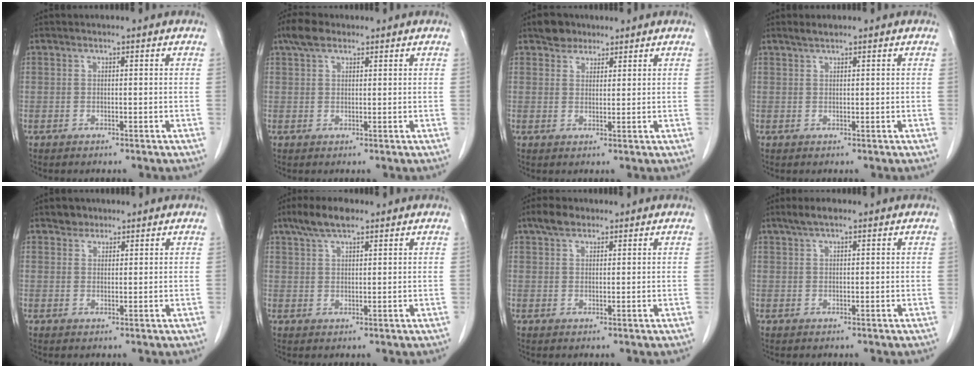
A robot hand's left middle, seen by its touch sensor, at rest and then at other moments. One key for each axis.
{"total": 3.4, "fx": 2.3, "fy": 1.6, "fz": 1.8, "tx": -0.042, "ty": 0.015, "tz": 0.045}
{"total": 3.2, "fx": 2.5, "fy": 1.9, "fz": 0.6, "tx": -0.012, "ty": 0.008, "tz": 0.041}
{"total": 1.3, "fx": 1.1, "fy": 0.1, "fz": 0.6, "tx": -0.016, "ty": 0.005, "tz": 0.025}
{"total": 2.1, "fx": 1.6, "fy": 1.3, "fz": 0.2, "tx": -0.002, "ty": 0.003, "tz": 0.025}
{"total": 5.5, "fx": 3.9, "fy": 1.5, "fz": 3.5, "tx": -0.076, "ty": 0.015, "tz": 0.073}
{"total": 3.1, "fx": 2.3, "fy": 1.5, "fz": 1.4, "tx": -0.032, "ty": 0.010, "tz": 0.041}
{"total": 2.7, "fx": 1.9, "fy": 0.6, "fz": 1.8, "tx": -0.040, "ty": 0.013, "tz": 0.037}